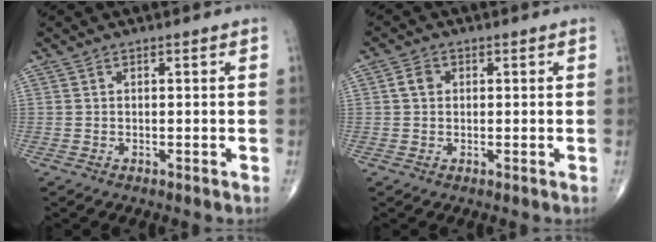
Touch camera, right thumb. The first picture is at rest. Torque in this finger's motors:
{"motor_torque": [0.23, 0.73, 0.37, 0.07, 0.00]}